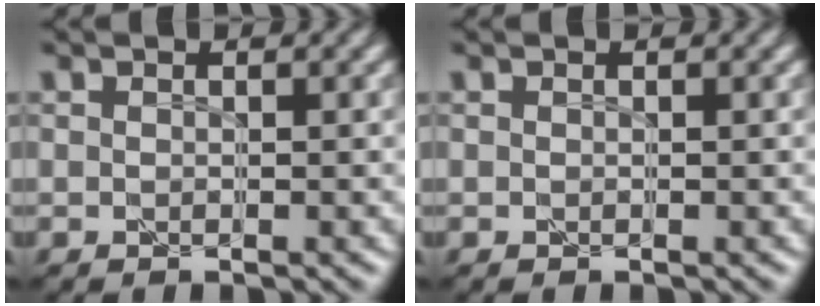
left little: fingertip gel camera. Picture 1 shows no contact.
{"total": 0.0}